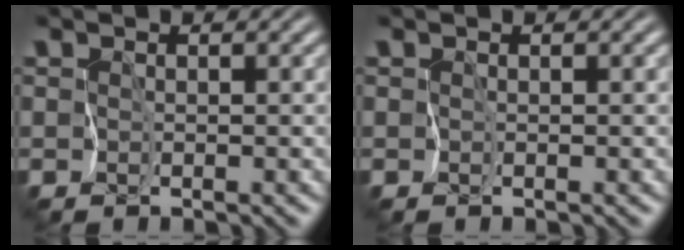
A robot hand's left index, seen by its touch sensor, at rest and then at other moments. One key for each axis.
{"total": 0.0}